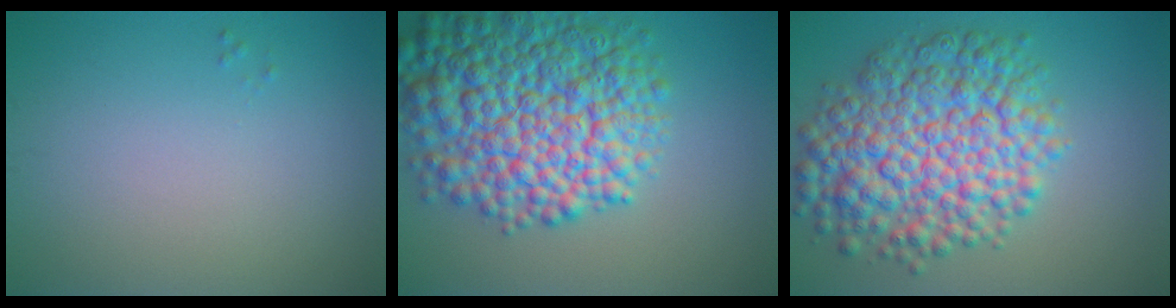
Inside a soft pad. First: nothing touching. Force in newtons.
{"total": 11.9, "press": 11.9, "slide": 0.3}
{"total": 10.2, "press": 10.2, "slide": 0.2}